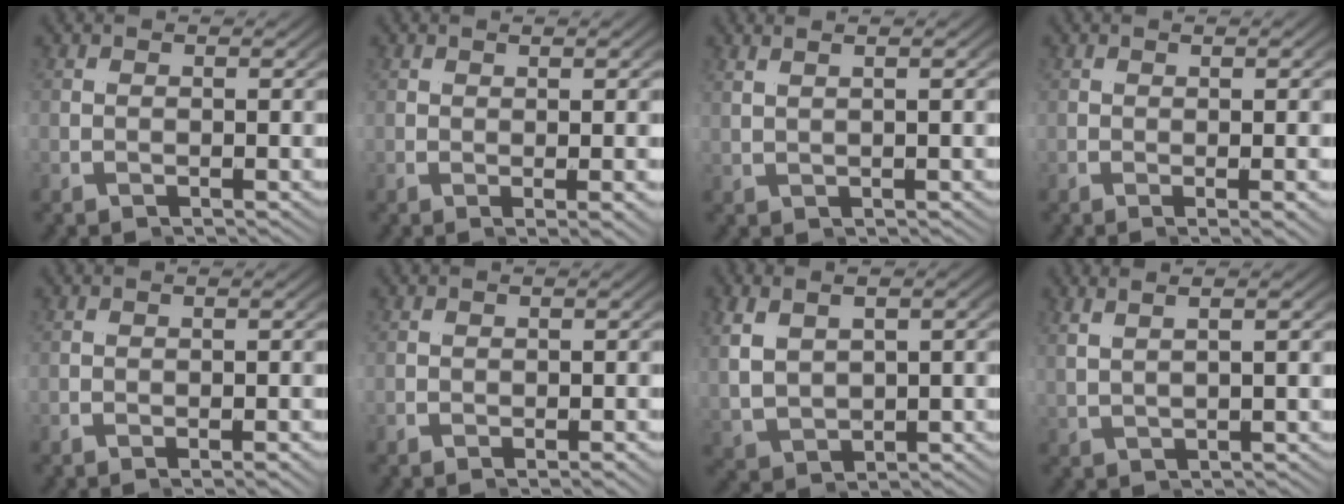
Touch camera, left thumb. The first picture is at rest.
{"total": 3.1, "force": [0.2, -2.6, 1.7], "torque": [-0.014, 0.025, -0.006]}
{"total": 1.4, "force": [0.2, -1.3, 0.5], "torque": [0.008, 0.017, 0.005]}
{"total": 3.1, "force": [-0.2, -2.5, 1.9], "torque": [-0.025, 0.022, -0.010]}
{"total": 1.5, "force": [-1.0, -0.5, 0.9], "torque": [-0.028, 0.003, -0.023]}
{"total": 1.1, "force": [-0.9, -0.3, 0.5], "torque": [-0.023, 0.001, -0.021]}
{"total": 2.3, "force": [0.2, 1.0, 2.1], "torque": [-0.030, 0.001, 0.015]}
{"total": 2.4, "force": [0.4, -2.3, 0.5], "torque": [0.004, 0.026, 0.007]}